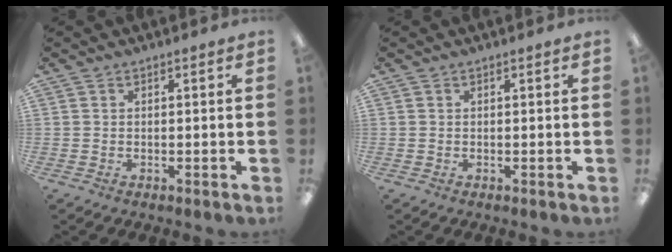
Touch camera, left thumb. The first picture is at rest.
{"total": 0.0}